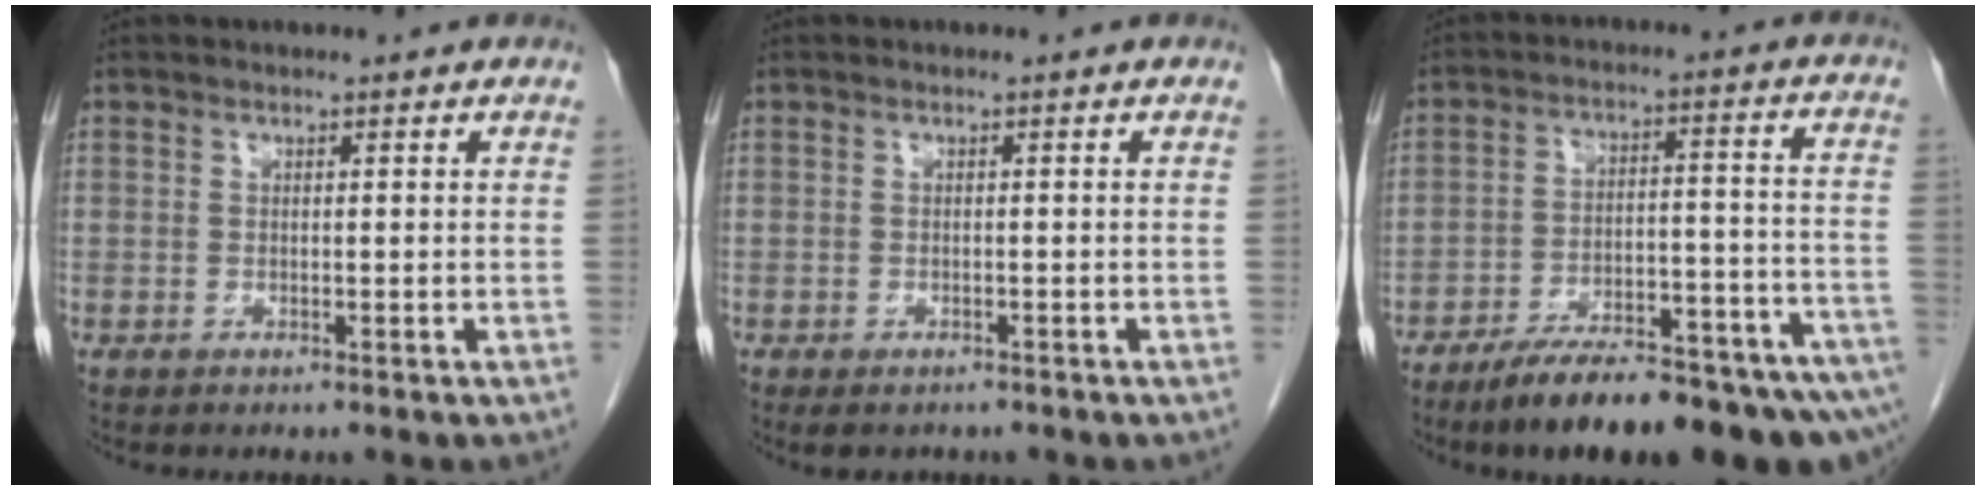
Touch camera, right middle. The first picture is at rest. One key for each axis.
{"total": 3.2, "fx": -2.6, "fy": 1.4, "fz": 1.3, "tx": -0.015, "ty": -0.004, "tz": -0.030}
{"total": 19.9, "fx": -15.5, "fy": 2.9, "fz": 12.0, "tx": -0.116, "ty": 0.021, "tz": -0.230}